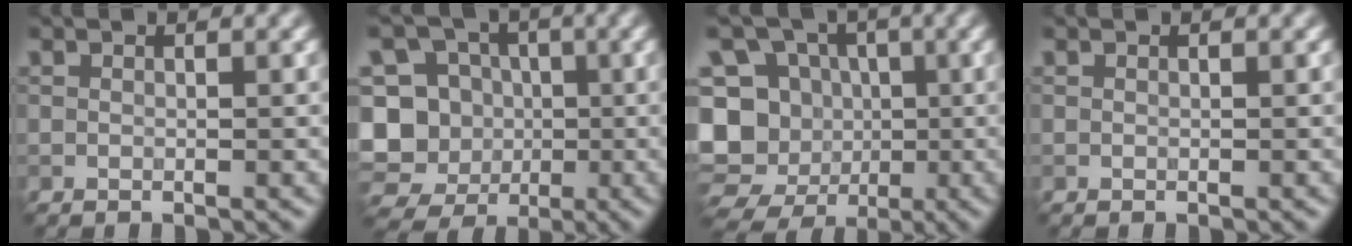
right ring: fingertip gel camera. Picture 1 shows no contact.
{"total": 16.0, "force": [-3.3, 14.9, 4.7], "torque": [-0.119, 0.005, -0.073]}
{"total": 14.8, "force": [-3.2, 13.2, 5.8], "torque": [-0.129, 0.013, -0.070]}
{"total": 0.0}